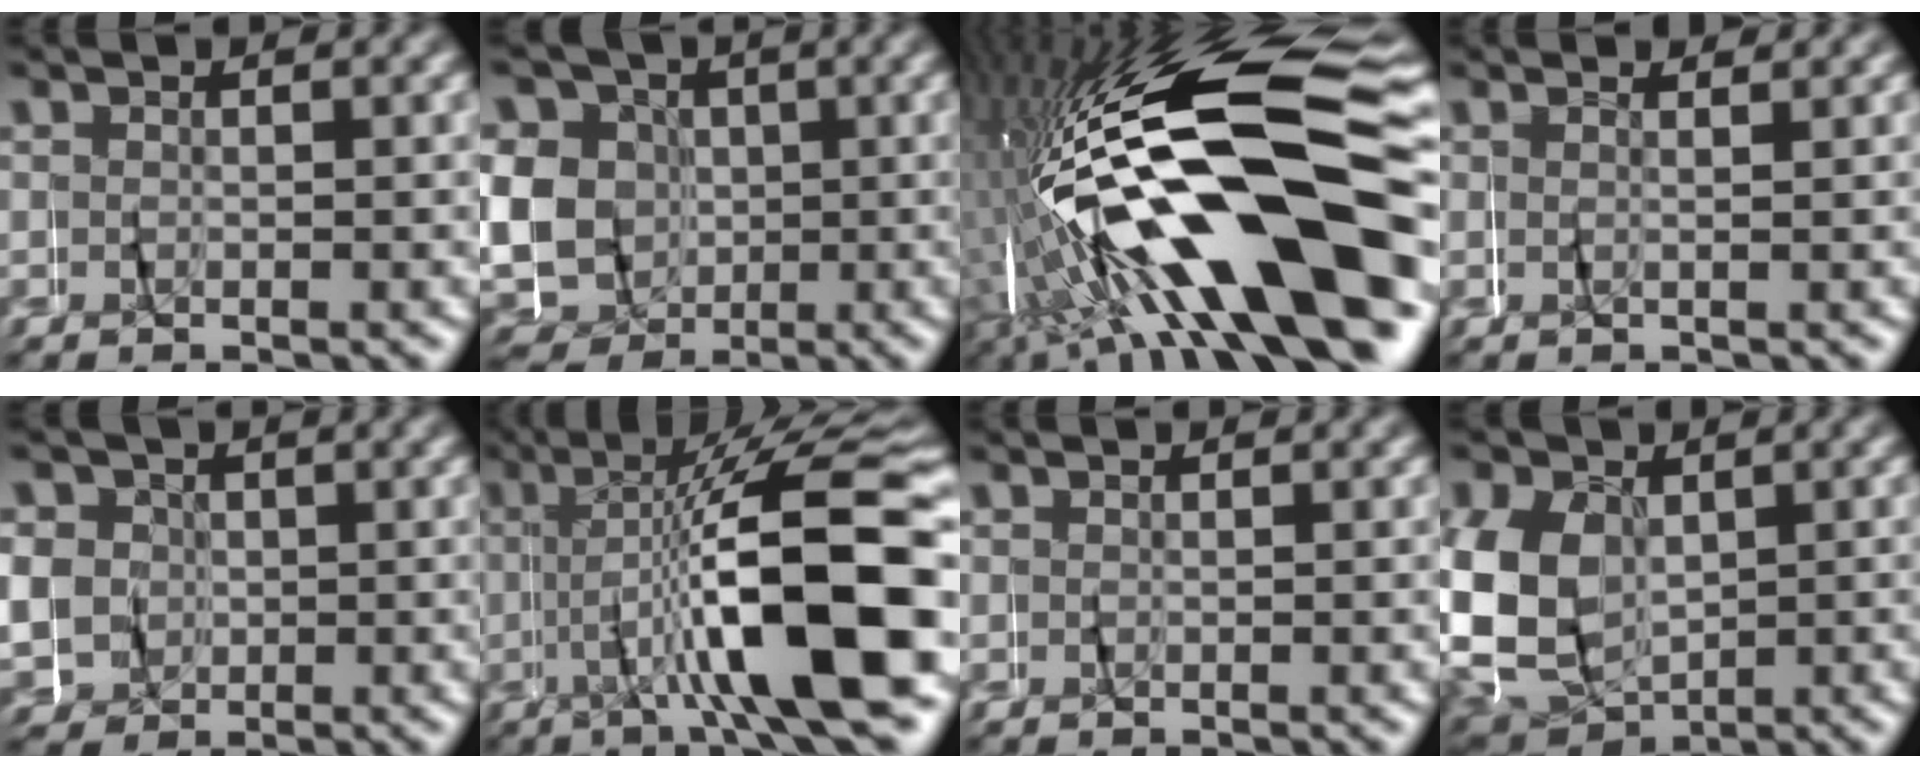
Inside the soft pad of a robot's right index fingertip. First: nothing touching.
{"total": 16.6, "force": [0.7, 15.5, 5.8], "torque": [-0.174, -0.041, 0.007]}
{"total": 22.0, "force": [-1.0, 8.8, 20.2], "torque": [-0.370, -0.004, -0.001]}
{"total": 0.9, "force": [0.1, -0.9, 0.2], "torque": [-0.010, 0.001, 0.002]}
{"total": 6.6, "force": [0.7, 6.2, 1.9], "torque": [-0.058, -0.005, 0.011]}
{"total": 13.7, "force": [-2.1, 3.8, 13.0], "torque": [-0.196, 0.006, -0.021]}
{"total": 0.0}
{"total": 11.8, "force": [-0.4, 10.8, 4.8], "torque": [-0.128, -0.026, -0.005]}